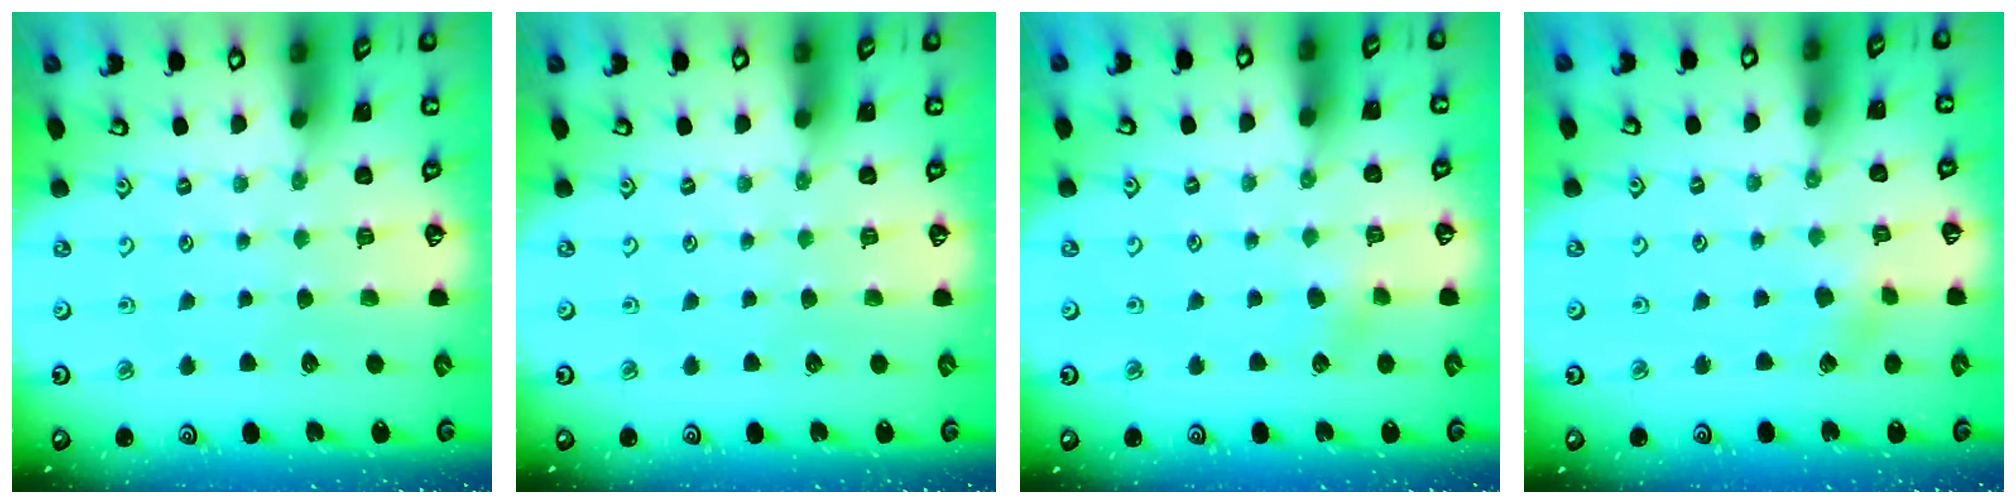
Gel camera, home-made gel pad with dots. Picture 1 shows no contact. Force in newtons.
{"total": 0.0}
{"total": 2.2, "press": 2.2, "slide": 0.3}
{"total": 2.4, "press": 2.4, "slide": 0.6}